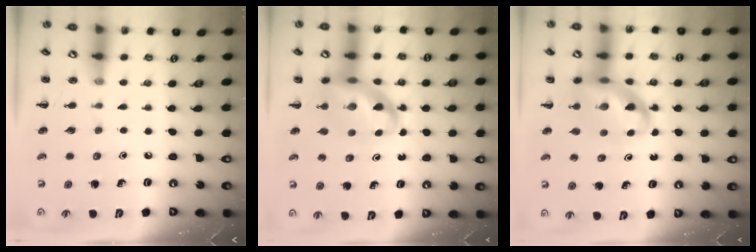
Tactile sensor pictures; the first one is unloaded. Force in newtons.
{"total": 11.7, "press": 11.3, "slide": 2.7}
{"total": 11.7, "press": 11.3, "slide": 2.7}